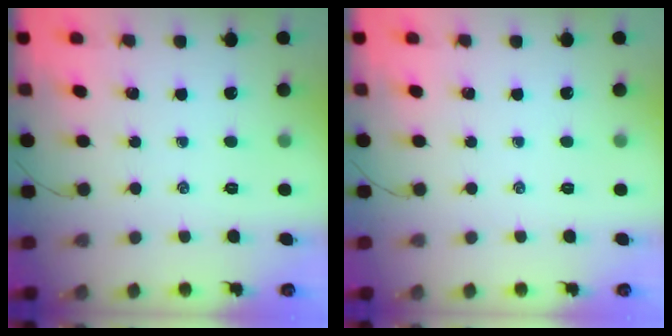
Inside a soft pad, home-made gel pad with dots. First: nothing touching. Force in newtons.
{"total": 0.0}